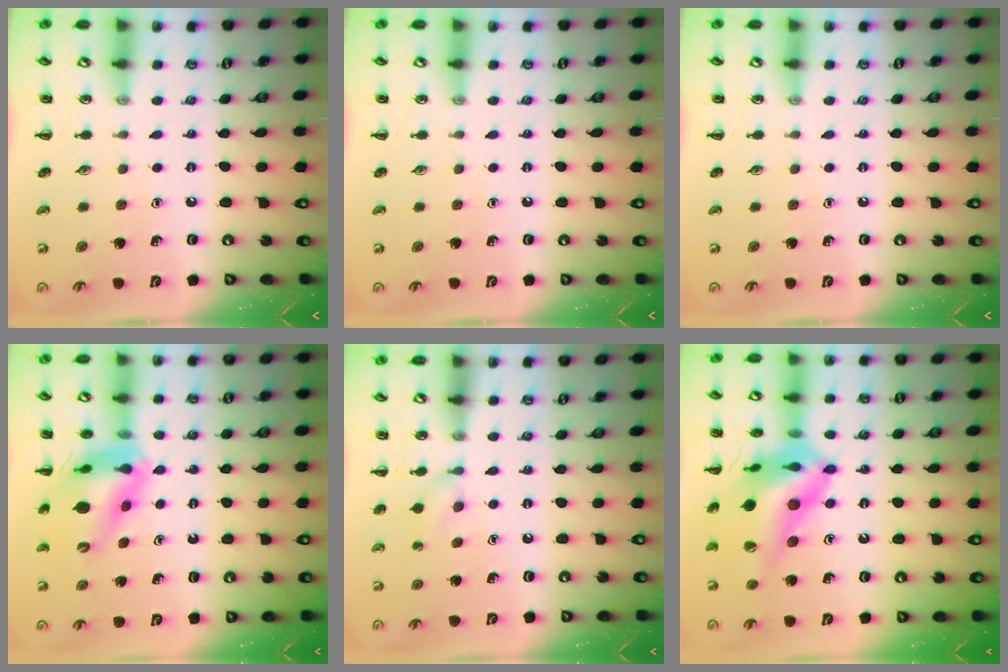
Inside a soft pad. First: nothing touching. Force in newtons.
{"total": 0.0}
{"total": 0.0}
{"total": 13.7, "press": 13.1, "slide": 3.8}
{"total": 7.1, "press": 6.9, "slide": 2.0}
{"total": 20.1, "press": 19.6, "slide": 4.5}